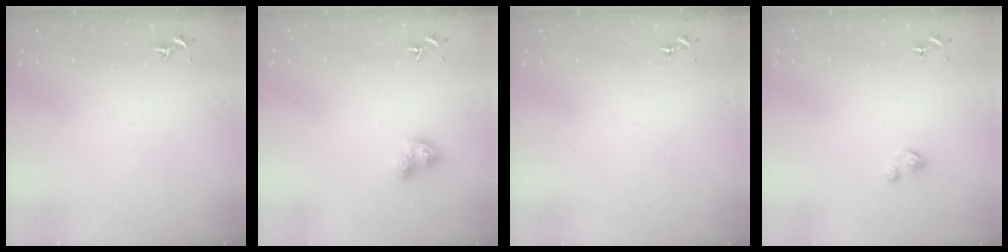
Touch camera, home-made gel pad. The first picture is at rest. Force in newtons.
{"total": 7.9, "press": 7.9, "slide": 0.4}
{"total": 0.0}
{"total": 2.8, "press": 2.8, "slide": 0.2}